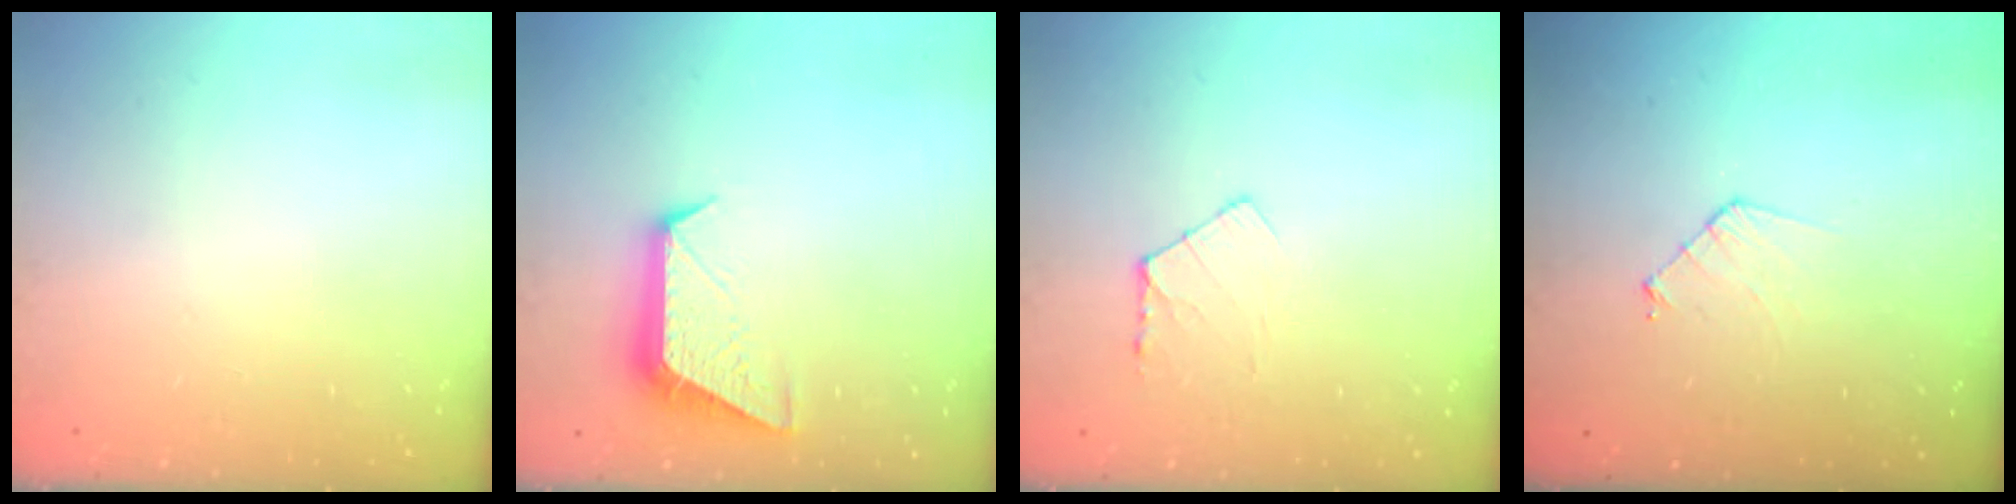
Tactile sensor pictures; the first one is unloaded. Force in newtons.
{"total": 9.9, "press": 9.9, "slide": 0.5}
{"total": 4.6, "press": 4.6, "slide": 0.5}
{"total": 6.7, "press": 6.7, "slide": 0.5}